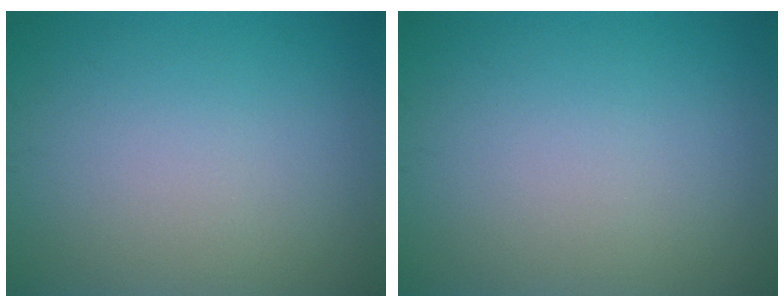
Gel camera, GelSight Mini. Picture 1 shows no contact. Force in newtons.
{"total": 0.0}